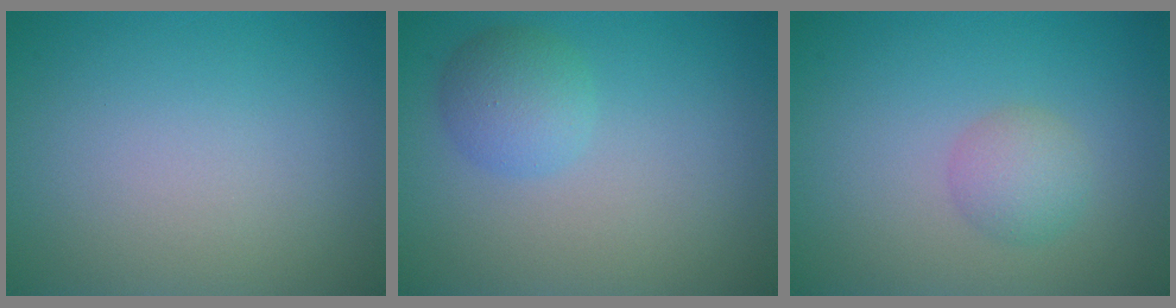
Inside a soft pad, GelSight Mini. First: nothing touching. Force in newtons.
{"total": 2.7, "press": 2.7, "slide": 0.1}
{"total": 2.2, "press": 2.2, "slide": 0.1}